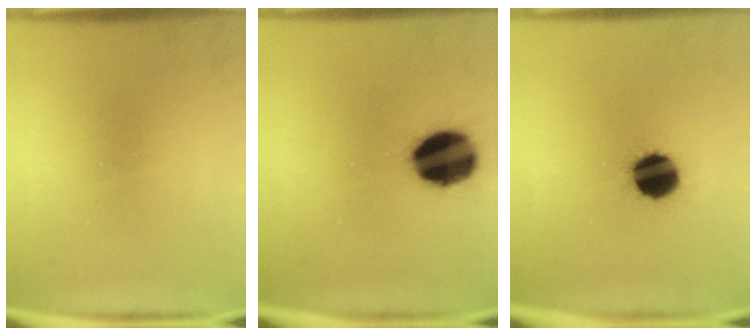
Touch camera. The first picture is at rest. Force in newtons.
{"total": 16.2}
{"total": 10.9}